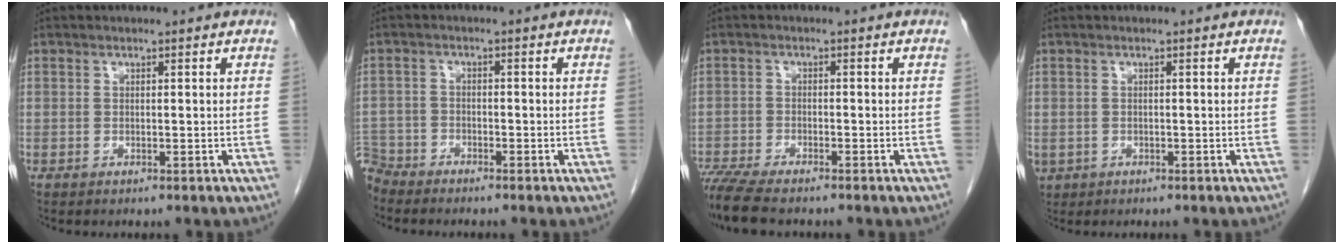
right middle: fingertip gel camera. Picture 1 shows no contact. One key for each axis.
{"total": 4.4, "fx": -4.2, "fy": 1.1, "fz": -0.4, "tx": 0.014, "ty": -0.008, "tz": -0.084}
{"total": 7.9, "fx": -6.9, "fy": 0.8, "fz": 3.9, "tx": -0.072, "ty": -0.016, "tz": -0.117}
{"total": 2.2, "fx": -0.8, "fy": 1.9, "fz": 0.7, "tx": -0.016, "ty": 0.000, "tz": -0.005}